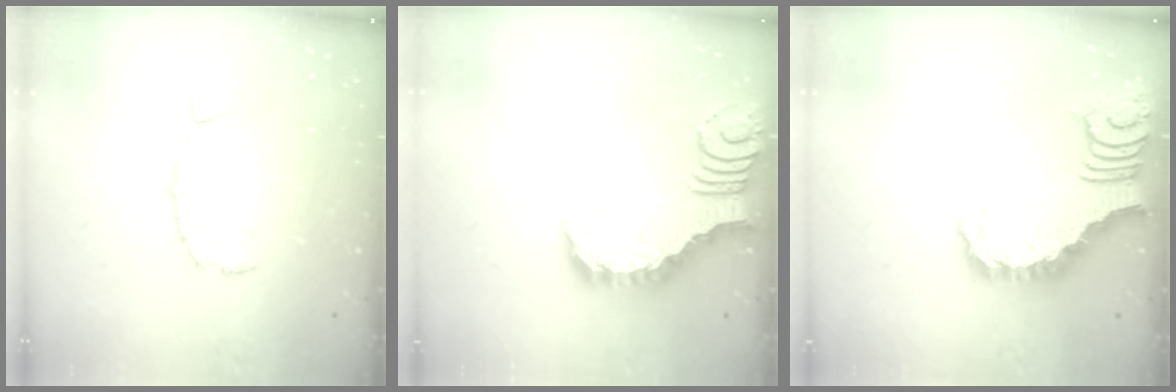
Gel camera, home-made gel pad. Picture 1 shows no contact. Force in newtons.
{"total": 3.2, "press": 3.2, "slide": 0.5}
{"total": 4.0, "press": 4.0, "slide": 0.7}